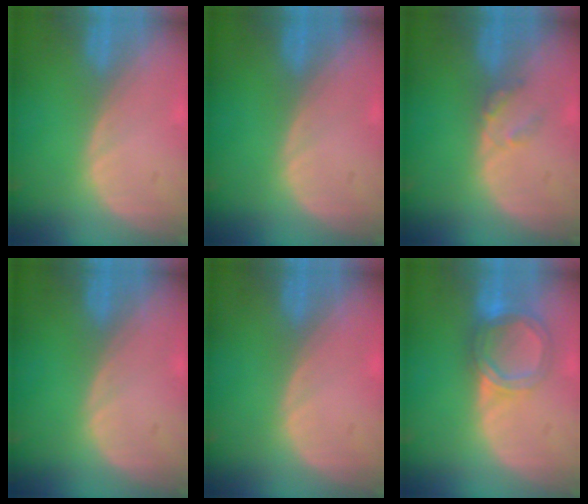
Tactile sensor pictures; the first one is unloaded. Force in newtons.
{"total": 0.0}
{"total": 2.2, "press": 2.1, "slide": 0.4}
{"total": 0.0}
{"total": 0.6, "press": 0.0, "slide": 0.6}
{"total": 6.4, "press": 5.6, "slide": 3.0}